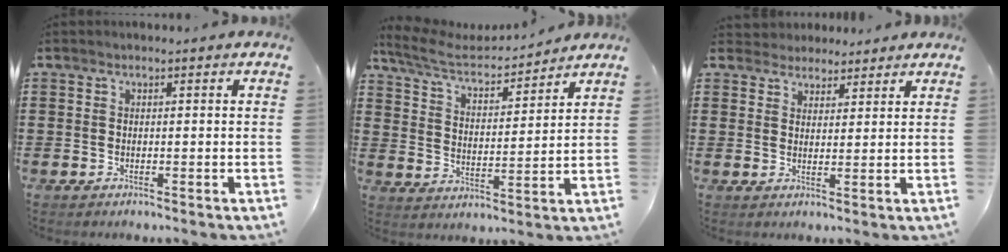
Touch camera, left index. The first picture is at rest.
{"total": 6.0, "force": [5.2, 1.6, 2.6], "torque": [-0.076, -0.027, 0.085]}
{"total": 3.3, "force": [2.9, 1.4, -0.3], "torque": [-0.008, 0.003, 0.057]}